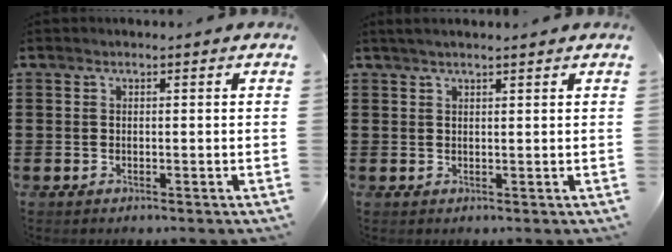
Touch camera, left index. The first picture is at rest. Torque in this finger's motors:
{"motor_torque": [0.44, 0.32, 0.00, 0.00]}